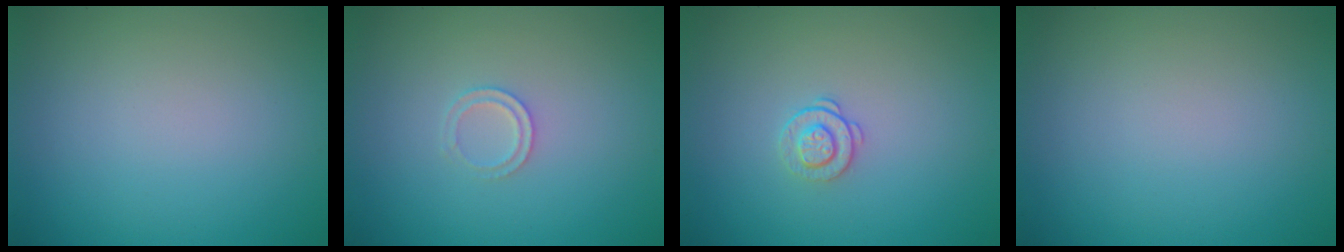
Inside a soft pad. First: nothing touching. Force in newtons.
{"total": 1.2, "press": 1.2, "slide": 0.2}
{"total": 1.4, "press": 0.9, "slide": 1.0}
{"total": 0.0}